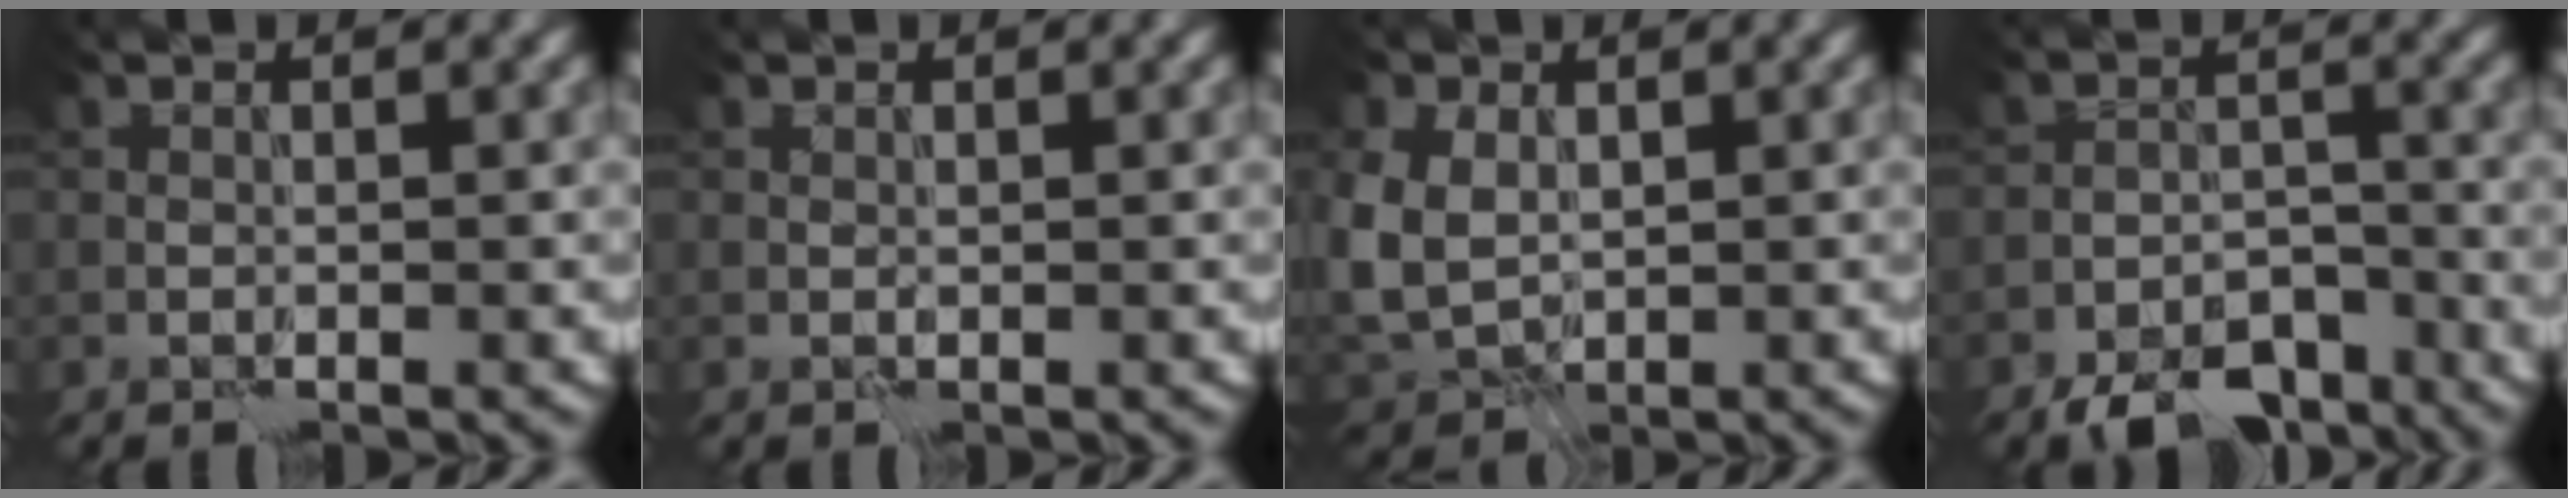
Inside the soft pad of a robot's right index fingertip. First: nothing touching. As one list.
[{"total": 0.0}, {"total": 6.0, "force": [0.8, 4.7, 3.7], "torque": [-0.109, -0.007, 0.021]}, {"total": 6.8, "force": [-5.6, 2.8, 2.7], "torque": [-0.030, -0.006, -0.097]}]